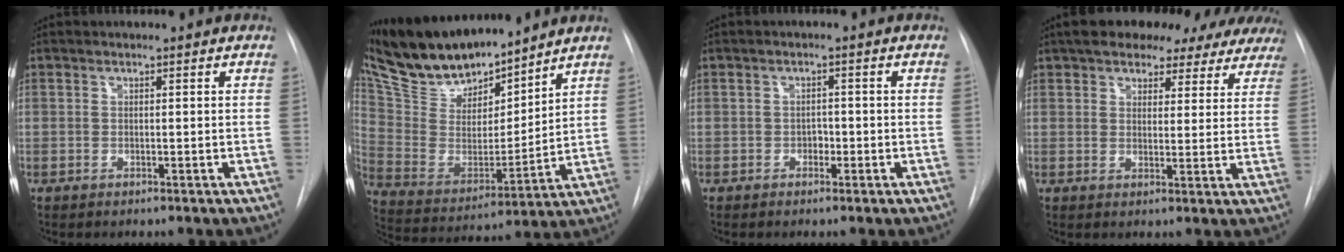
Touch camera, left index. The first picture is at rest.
{"total": 18.3, "force": [16.2, 4.9, 7.1], "torque": [-0.139, 0.004, 0.306]}
{"total": 1.4, "force": [-0.6, 1.1, 0.8], "torque": [-0.008, 0.006, -0.009]}
{"total": 19.3, "force": [16.1, 7.3, 7.7], "torque": [-0.114, 0.032, 0.191]}